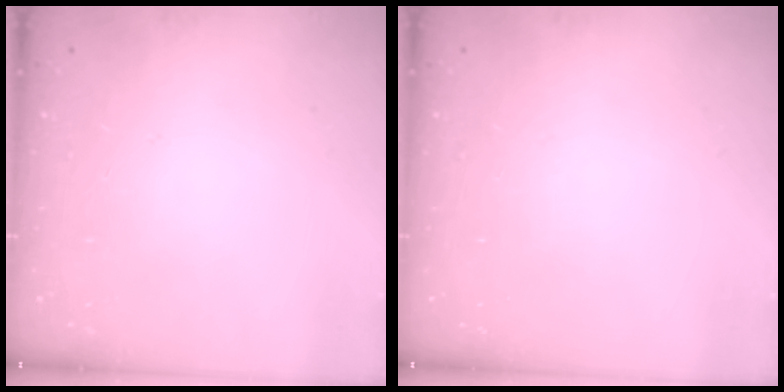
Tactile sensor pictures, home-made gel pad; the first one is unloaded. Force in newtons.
{"total": 0.0}